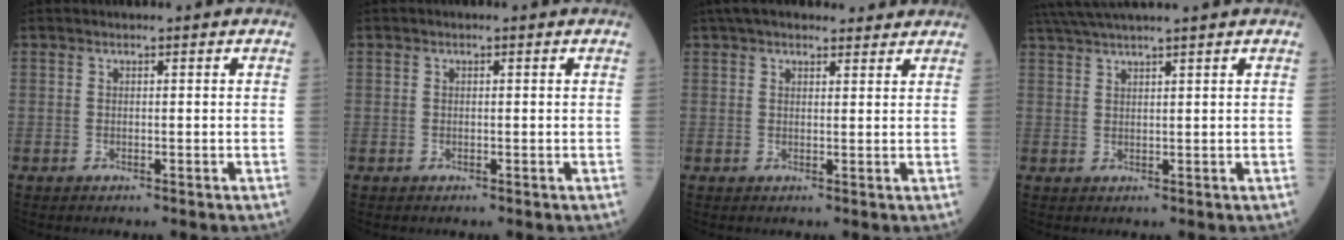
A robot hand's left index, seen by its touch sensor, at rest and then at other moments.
{"total": 0.0}
{"total": 10.1, "force": [8.6, 2.9, 4.3], "torque": [-0.058, 0.041, 0.124]}
{"total": 7.1, "force": [6.0, -1.4, 3.5], "torque": [-0.059, 0.027, 0.101]}